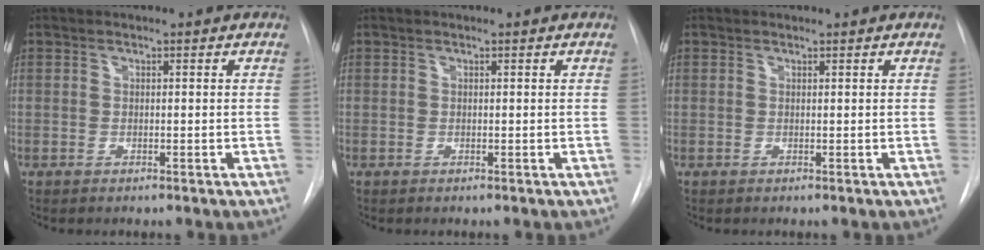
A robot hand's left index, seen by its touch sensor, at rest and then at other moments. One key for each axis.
{"total": 0.0}
{"total": 0.0}